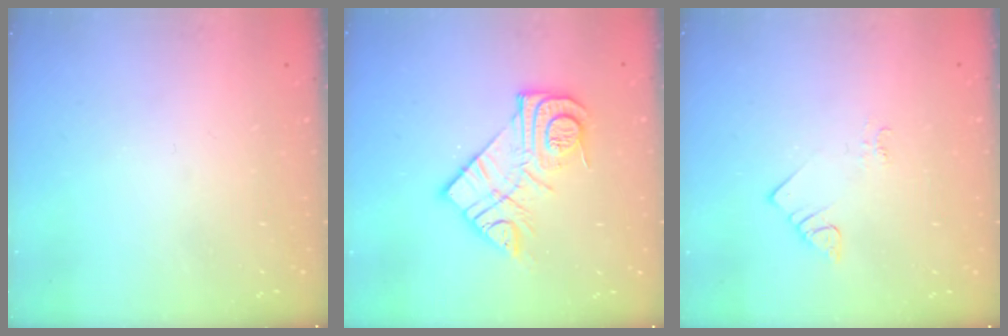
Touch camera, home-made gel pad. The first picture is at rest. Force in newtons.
{"total": 14.6, "press": 14.6, "slide": 0.8}
{"total": 2.1, "press": 2.1, "slide": 0.4}